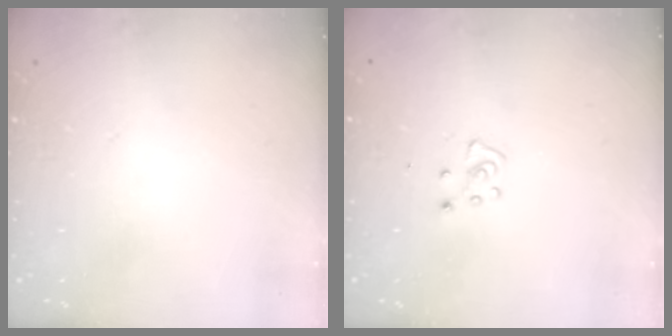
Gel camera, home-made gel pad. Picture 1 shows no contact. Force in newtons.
{"total": 4.6, "press": 4.6, "slide": 0.5}